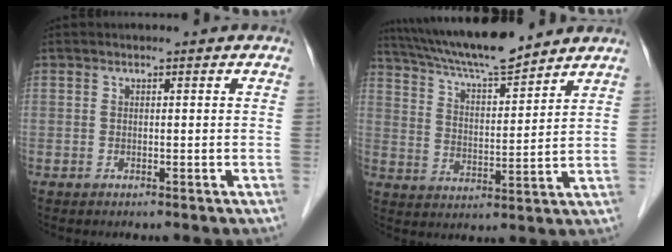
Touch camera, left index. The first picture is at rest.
{"total": 13.8, "force": [12.4, 0.7, 6.0], "torque": [-0.113, 0.014, 0.213]}